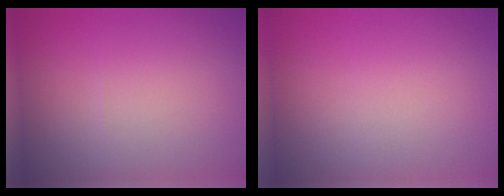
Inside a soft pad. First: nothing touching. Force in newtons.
{"total": 0.0}